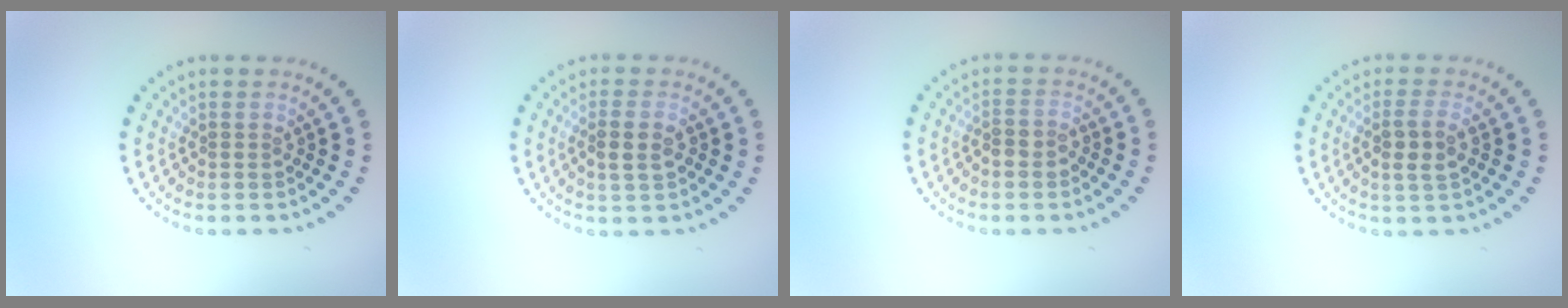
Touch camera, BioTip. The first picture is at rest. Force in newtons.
{"total": 1.9, "press": 1.8, "slide": 0.2}
{"total": 1.2, "press": 1.0, "slide": 0.6}
{"total": 2.6, "press": 2.4, "slide": 0.9}